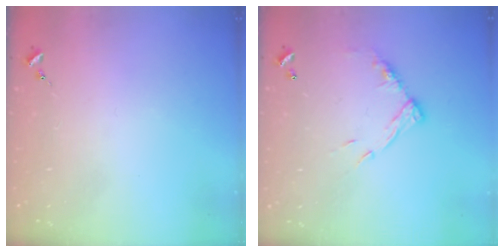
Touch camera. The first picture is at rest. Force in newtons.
{"total": 10.9, "press": 10.9, "slide": 0.8}